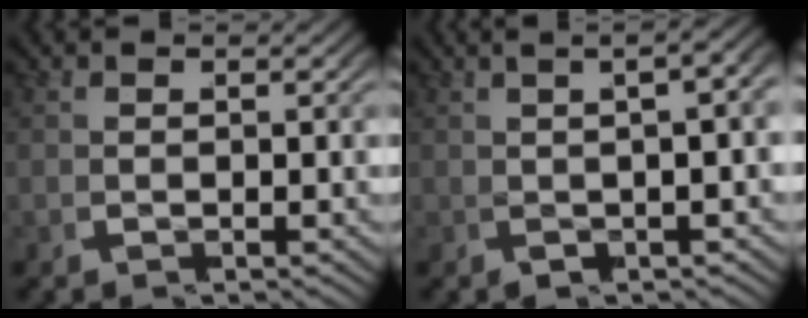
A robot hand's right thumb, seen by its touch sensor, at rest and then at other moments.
{"total": 7.3, "force": [2.7, 3.7, 5.7], "torque": [-0.054, 0.035, 0.018]}